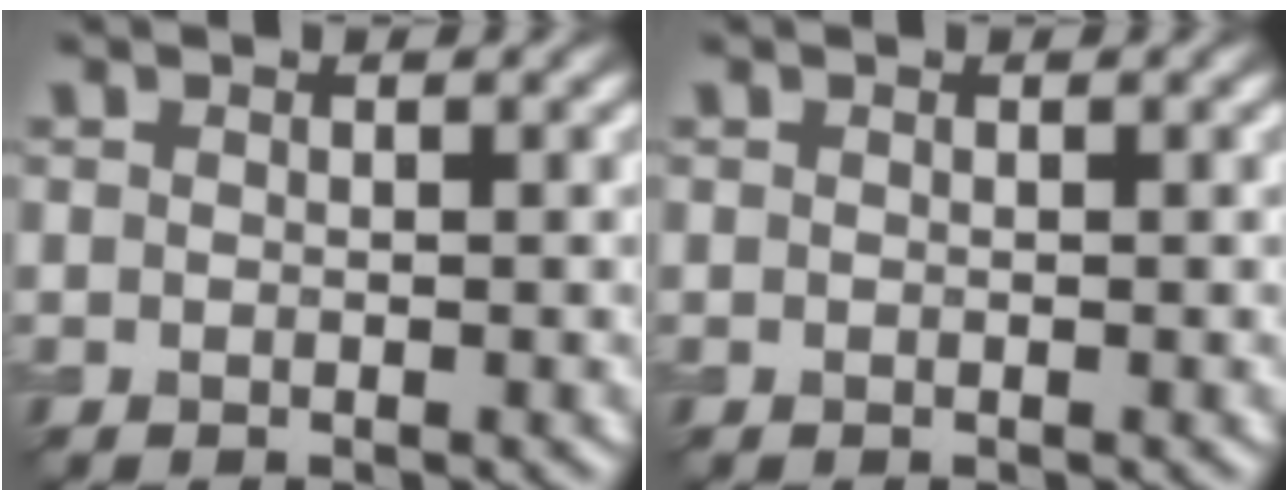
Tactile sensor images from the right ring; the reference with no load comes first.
{"total": 0.0}